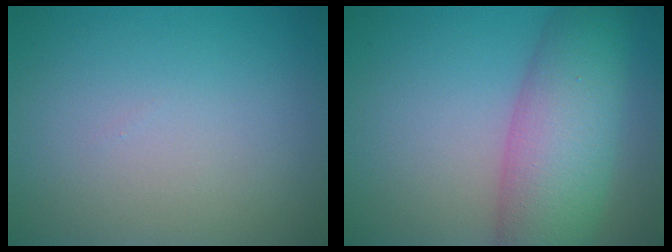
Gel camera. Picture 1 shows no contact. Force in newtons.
{"total": 8.7, "press": 8.7, "slide": 0.2}